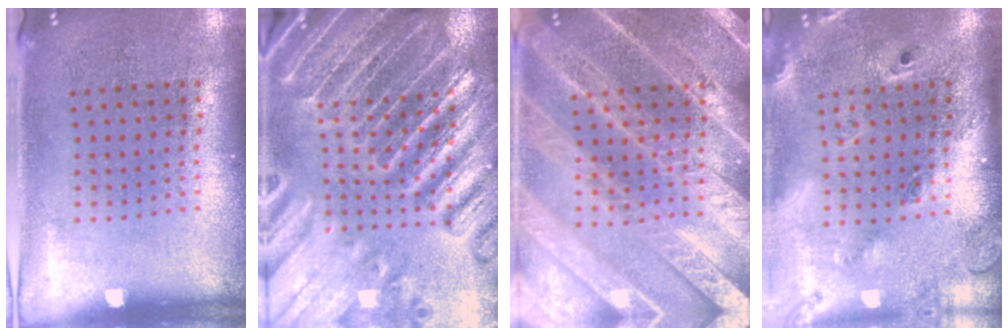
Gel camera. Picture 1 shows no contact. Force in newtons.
{"total": 4.5, "press": 4.1, "slide": 1.9}
{"total": 4.6, "press": 4.6, "slide": 0.5}
{"total": 2.4, "press": 1.7, "slide": 1.7}